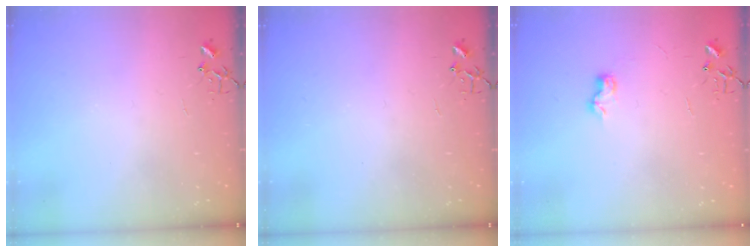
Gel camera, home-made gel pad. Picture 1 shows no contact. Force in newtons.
{"total": 0.0}
{"total": 6.9, "press": 6.9, "slide": 0.8}